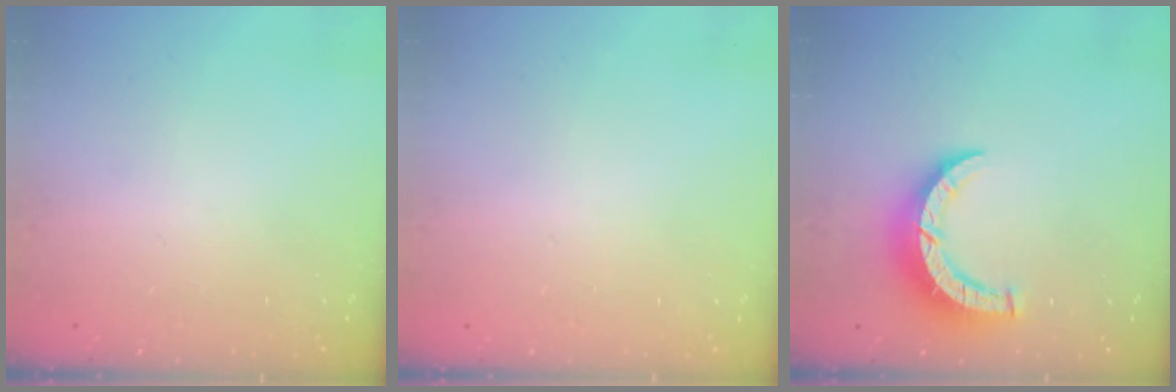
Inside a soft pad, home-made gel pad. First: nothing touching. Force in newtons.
{"total": 2.7, "press": 2.7, "slide": 0.2}
{"total": 8.3, "press": 8.3, "slide": 0.6}